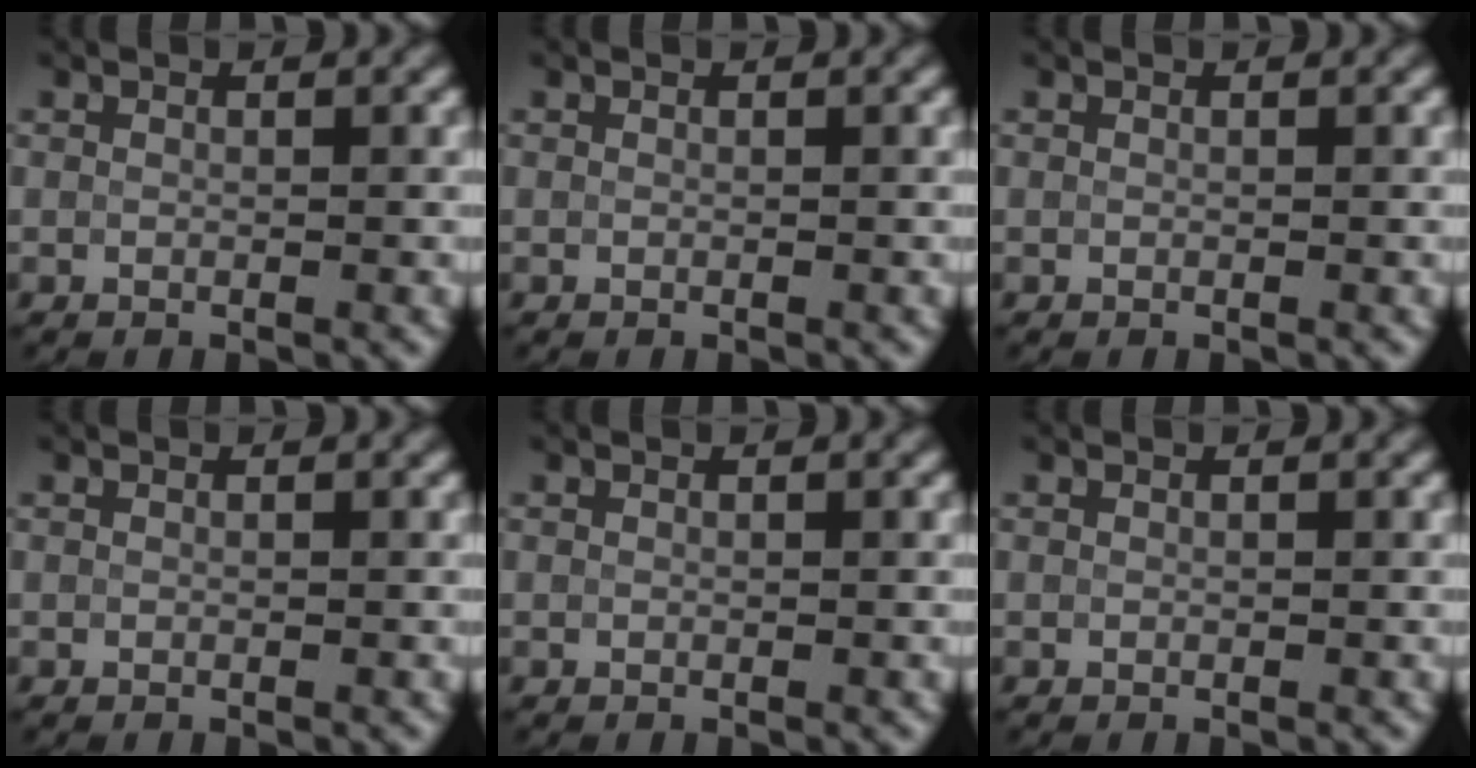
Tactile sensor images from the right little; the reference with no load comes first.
{"total": 0.0}
{"total": 0.0}
{"total": 0.0}
{"total": 0.0}
{"total": 0.0}